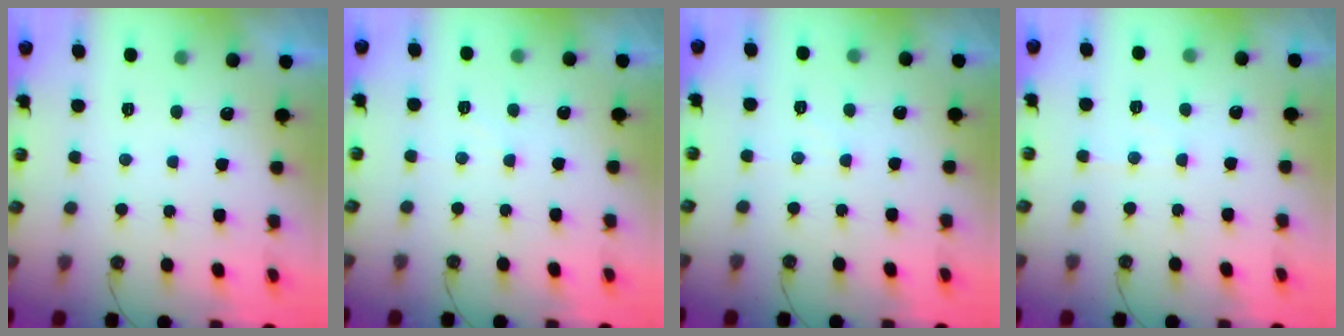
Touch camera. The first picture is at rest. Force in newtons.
{"total": 5.2, "press": 5.1, "slide": 1.0}
{"total": 2.7, "press": 2.6, "slide": 0.6}
{"total": 4.3, "press": 4.2, "slide": 0.6}